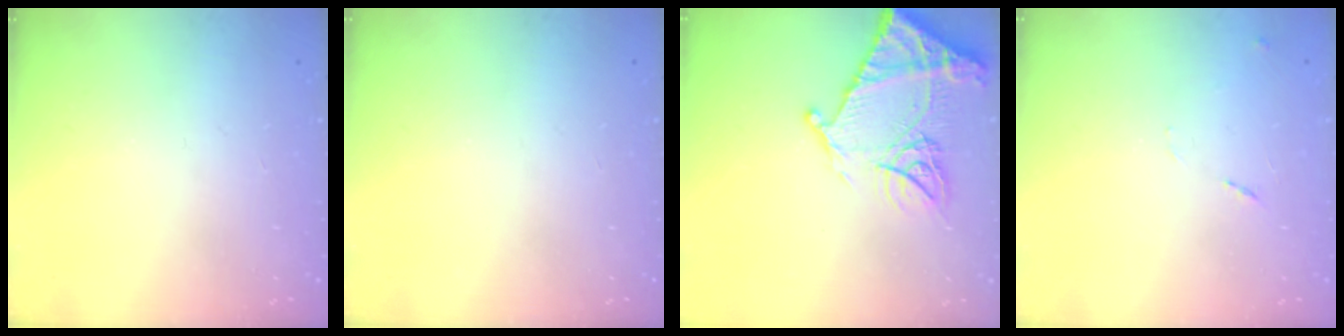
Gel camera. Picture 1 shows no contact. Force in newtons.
{"total": 0.0}
{"total": 16.9, "press": 16.8, "slide": 1.5}
{"total": 7.6, "press": 7.6, "slide": 0.9}